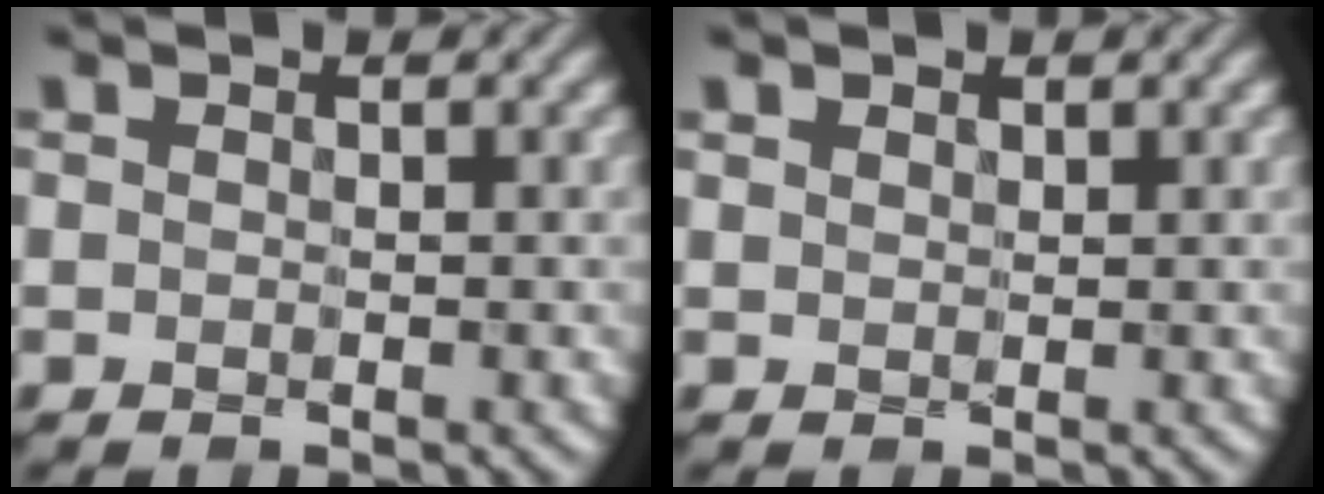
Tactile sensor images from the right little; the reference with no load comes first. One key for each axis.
{"total": 1.2, "fx": 0.8, "fy": 0.7, "fz": 0.4, "tx": -0.011, "ty": 0.000, "tz": 0.020}